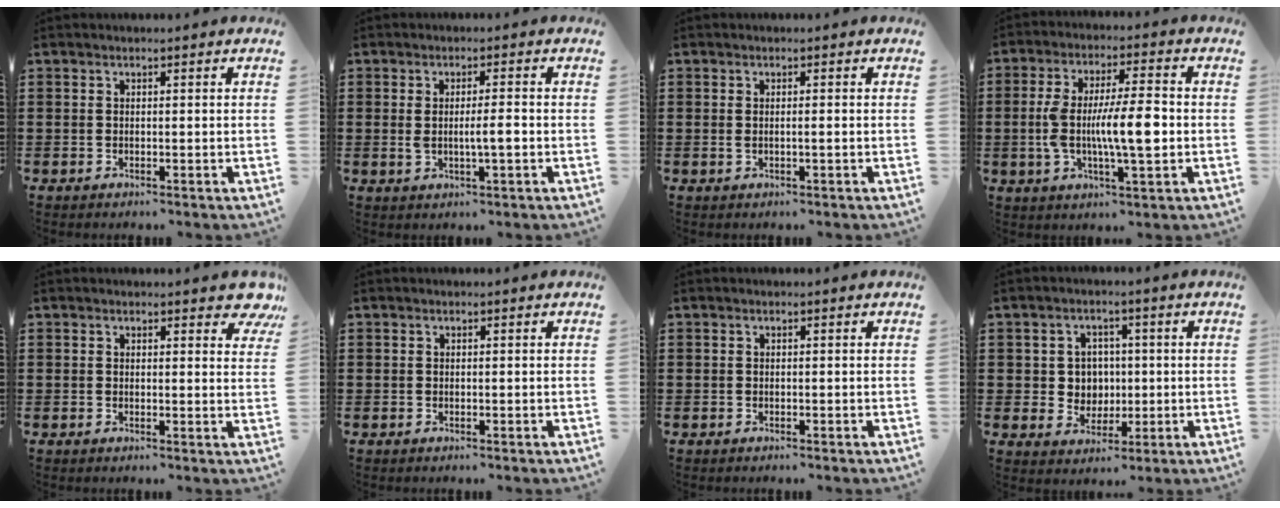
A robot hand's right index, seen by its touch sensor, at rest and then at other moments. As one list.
[{"total": 3.7, "force": [-0.3, 0.5, 3.7], "torque": [-0.065, -0.002, -0.008]}, {"total": 1.2, "force": [-0.1, 0.0, 1.2], "torque": [-0.029, -0.008, -0.004]}, {"total": 10.2, "force": [-1.1, 2.4, 9.9], "torque": [-0.193, -0.003, -0.025]}, {"total": 2.4, "force": [1.9, 1.0, 1.0], "torque": [-0.001, -0.001, 0.032]}, {"total": 0.0}, {"total": 0.0}, {"total": 4.3, "force": [0.5, 4.2, 1.1], "torque": [-0.034, 0.010, 0.004]}]